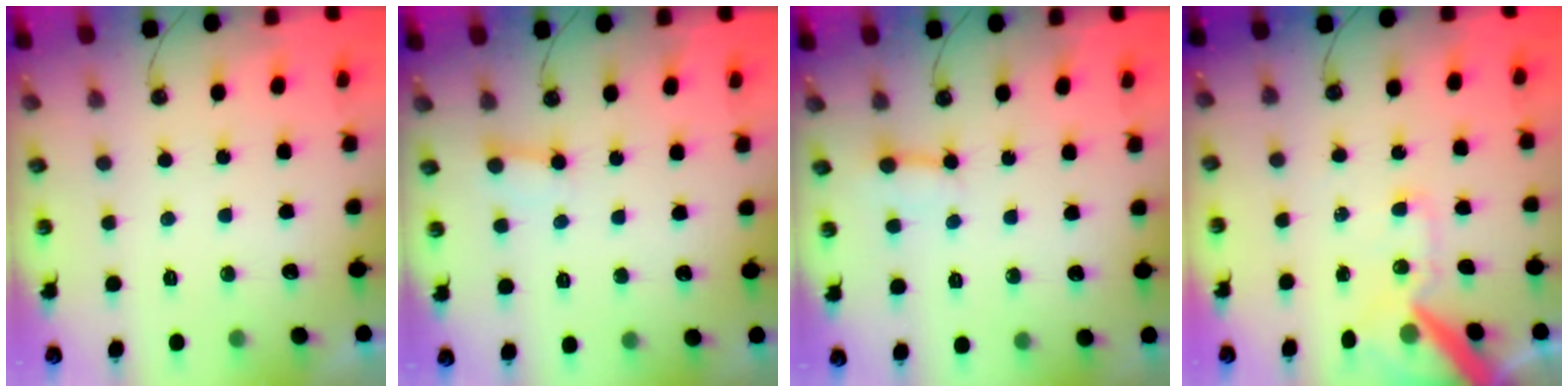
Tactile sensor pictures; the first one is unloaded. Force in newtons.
{"total": 2.5, "press": 2.5, "slide": 0.2}
{"total": 3.0, "press": 2.9, "slide": 0.5}
{"total": 13.6, "press": 13.5, "slide": 1.9}